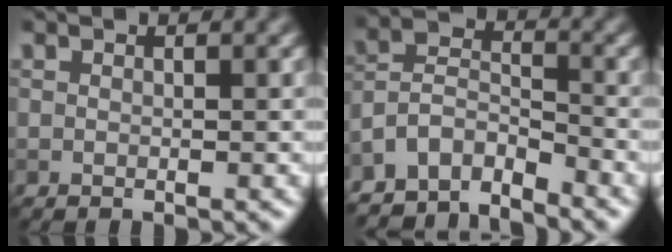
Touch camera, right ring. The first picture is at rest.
{"total": 5.8, "force": [-5.1, 2.0, 1.8], "torque": [-0.030, -0.001, -0.102]}